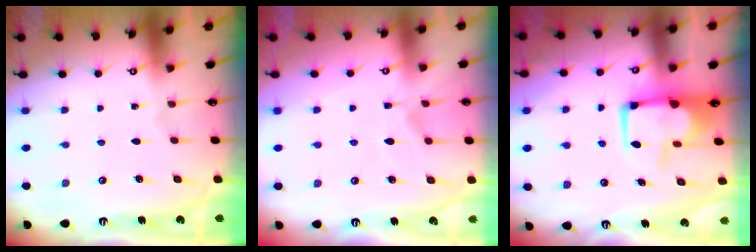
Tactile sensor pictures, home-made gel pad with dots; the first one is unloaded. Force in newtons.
{"total": 1.7, "press": 1.1, "slide": 1.2}
{"total": 4.2, "press": 3.8, "slide": 1.7}